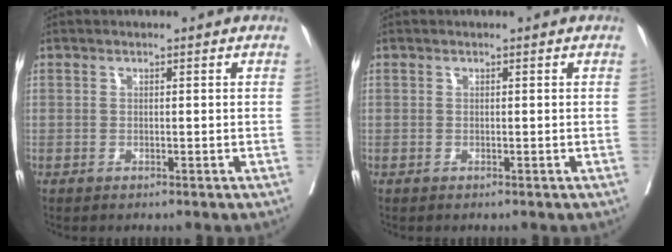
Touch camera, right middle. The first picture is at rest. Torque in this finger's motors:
{"motor_torque": [0.05, -0.11, -0.01, 0.00]}